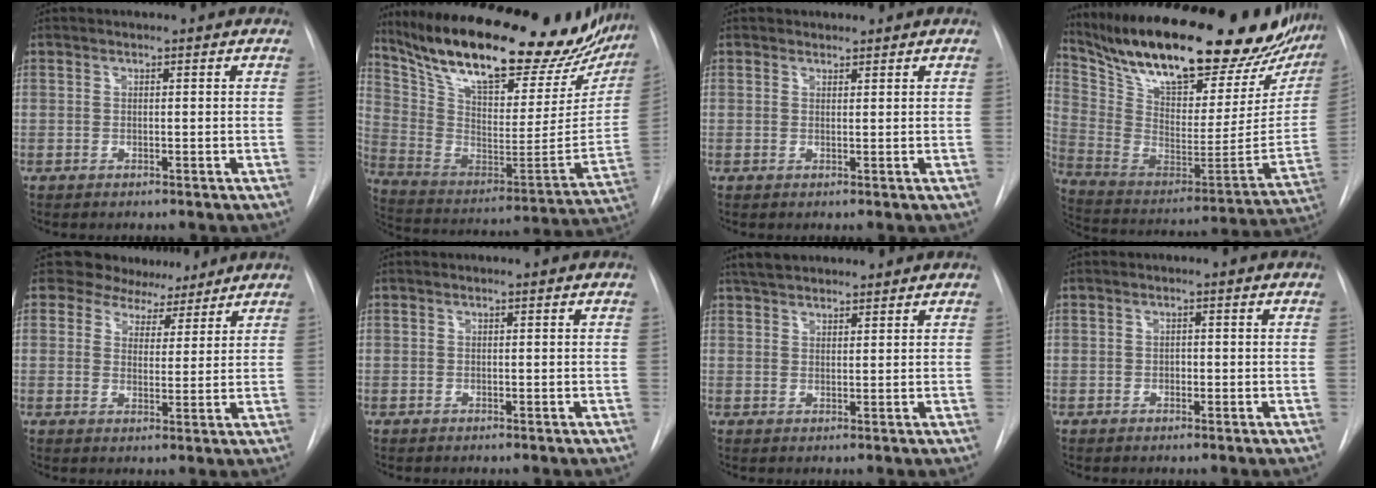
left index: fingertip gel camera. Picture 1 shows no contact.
{"total": 33.6, "force": [27.5, 9.5, 16.8], "torque": [-0.289, -0.051, 0.392]}
{"total": 1.0, "force": [0.8, 0.6, -0.2], "torque": [0.005, -0.001, 0.008]}
{"total": 35.0, "force": [28.5, 9.4, 18.0], "torque": [-0.321, -0.061, 0.407]}
{"total": 6.8, "force": [5.9, 3.5, 0.2], "torque": [0.011, -0.002, 0.077]}
{"total": 0.0}
{"total": 6.3, "force": [5.6, 1.9, 2.3], "torque": [-0.035, 0.032, 0.095]}
{"total": 0.8, "force": [-0.3, 0.6, 0.5], "torque": [-0.005, 0.001, -0.006]}